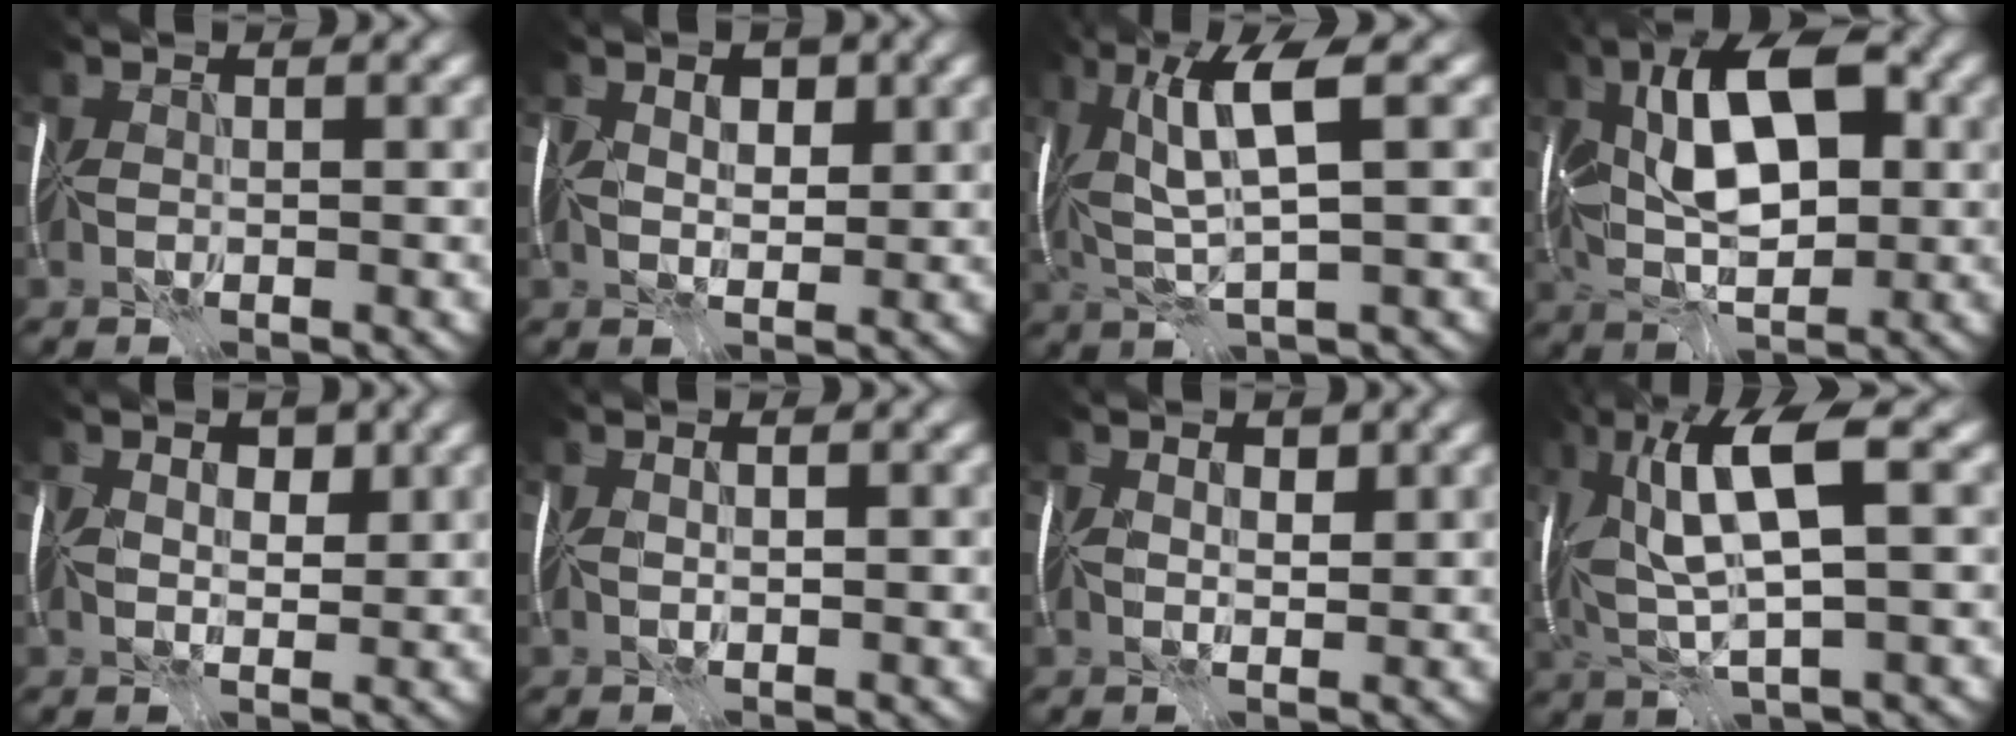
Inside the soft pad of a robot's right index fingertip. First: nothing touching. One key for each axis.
{"total": 1.9, "fx": 0.2, "fy": 1.2, "fz": 1.5, "tx": -0.025, "ty": -0.005, "tz": 0.003}
{"total": 7.0, "fx": 1.3, "fy": 1.2, "fz": 6.7, "tx": -0.137, "ty": 0.010, "tz": 0.027}
{"total": 10.0, "fx": 1.1, "fy": 4.8, "fz": 8.7, "tx": -0.140, "ty": 0.013, "tz": 0.007}
{"total": 1.6, "fx": 0.2, "fy": 1.1, "fz": 1.1, "tx": -0.019, "ty": -0.005, "tz": 0.002}
{"total": 0.5, "fx": -0.4, "fy": -0.4, "fz": 0.1, "tx": -0.001, "ty": -0.004, "tz": -0.001}
{"total": 0.9, "fx": 0.0, "fy": 0.5, "fz": 0.8, "tx": -0.014, "ty": -0.006, "tz": 0.002}
{"total": 8.8, "fx": 1.5, "fy": 2.4, "fz": 8.4, "tx": -0.163, "ty": 0.012, "tz": 0.027}